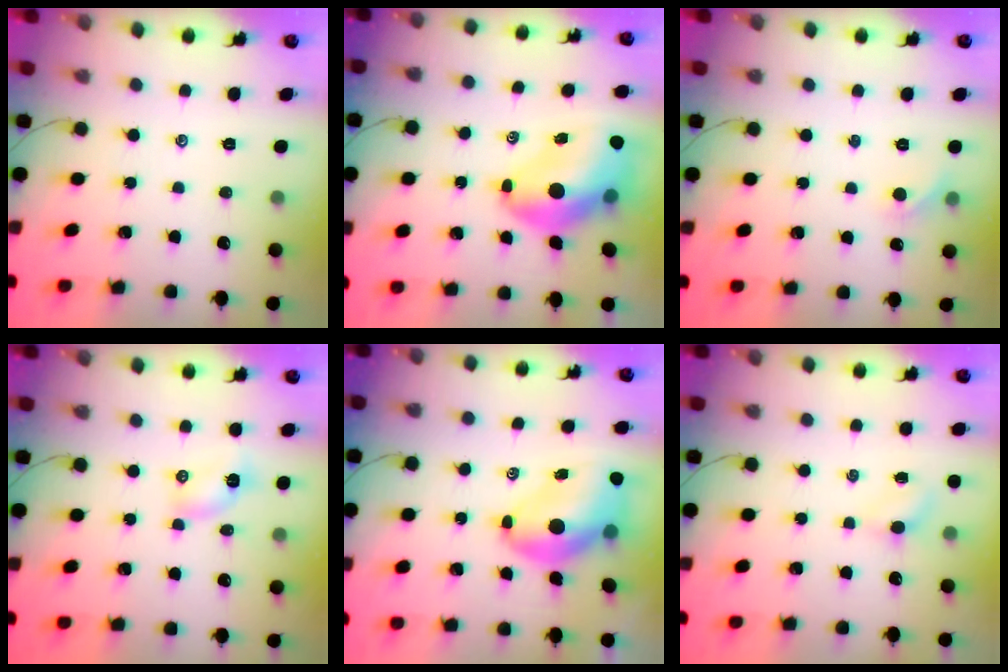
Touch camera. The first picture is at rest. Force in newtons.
{"total": 13.2, "press": 12.5, "slide": 4.2}
{"total": 5.3, "press": 5.1, "slide": 1.3}
{"total": 4.2, "press": 4.0, "slide": 1.3}
{"total": 10.2, "press": 9.7, "slide": 3.1}
{"total": 2.9, "press": 2.8, "slide": 0.9}